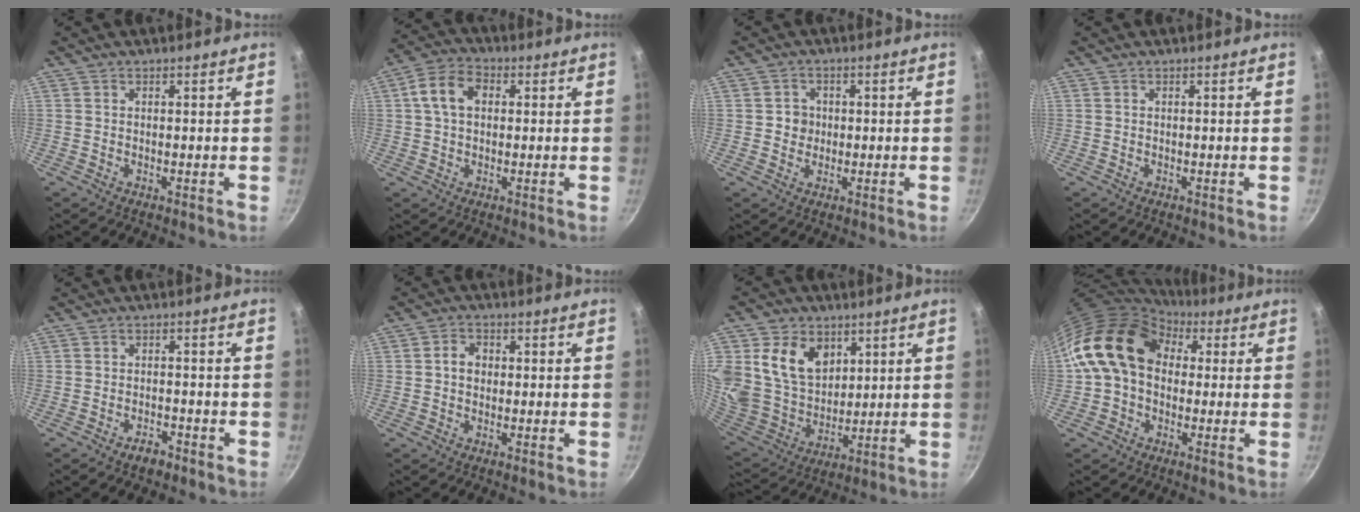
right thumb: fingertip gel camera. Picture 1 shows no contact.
{"total": 8.0, "force": [1.5, 5.6, 5.5], "torque": [-0.089, 0.019, 0.015]}
{"total": 3.2, "force": [0.0, 3.0, 1.0], "torque": [0.004, 0.004, -0.004]}
{"total": 0.0}
{"total": 3.1, "force": [-2.2, 1.6, 1.5], "torque": [-0.016, 0.022, -0.030]}
{"total": 3.6, "force": [0.1, 2.9, 2.1], "torque": [-0.019, 0.012, -0.002]}
{"total": 16.6, "force": [6.2, 12.4, 9.1], "torque": [-0.155, -0.034, 0.127]}
{"total": 15.3, "force": [3.2, 11.4, 9.6], "torque": [-0.138, 0.024, 0.039]}